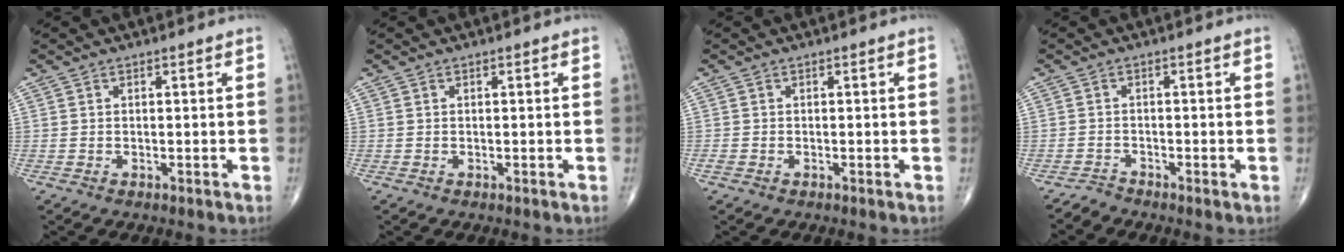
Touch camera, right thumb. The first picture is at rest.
{"total": 0.0}
{"total": 0.8, "force": [-0.3, 0.6, 0.4], "torque": [-0.021, -0.003, -0.008]}
{"total": 1.3, "force": [-1.3, 0.1, -0.3], "torque": [0.009, -0.007, -0.029]}